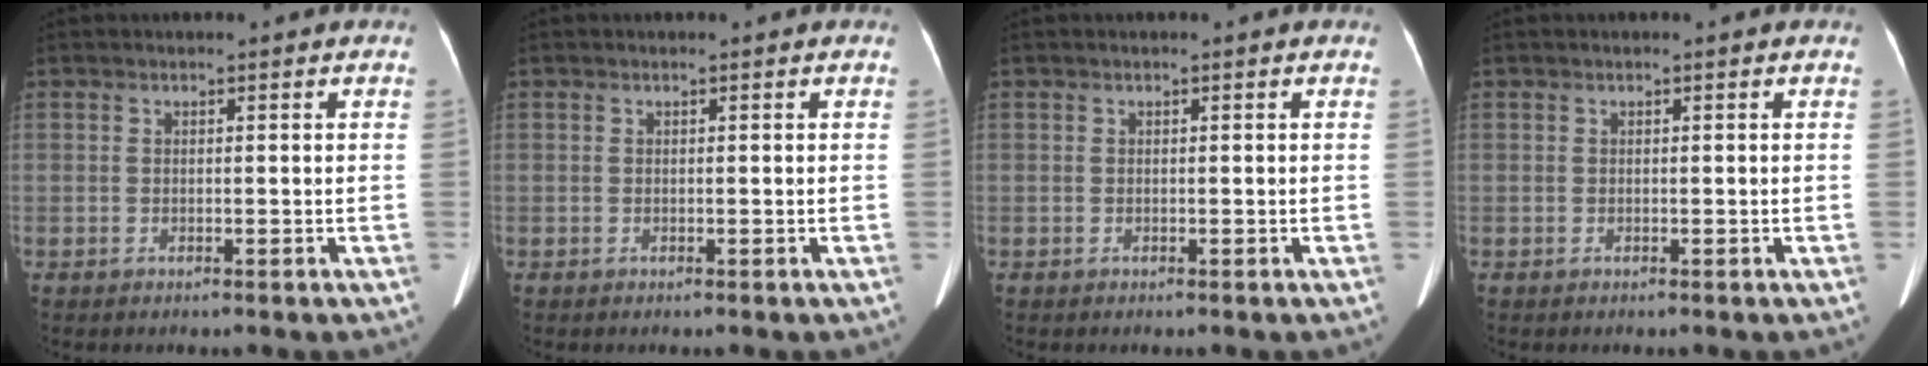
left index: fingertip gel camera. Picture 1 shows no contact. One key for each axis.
{"total": 0.0}
{"total": 0.0}
{"total": 0.0}